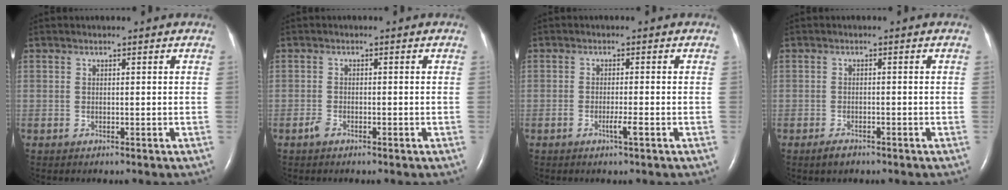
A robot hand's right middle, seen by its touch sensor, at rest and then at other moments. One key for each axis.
{"total": 1.1, "fx": -0.8, "fy": 0.4, "fz": 0.6, "tx": -0.019, "ty": -0.001, "tz": -0.016}
{"total": 1.9, "fx": -0.9, "fy": -0.2, "fz": 1.6, "tx": -0.033, "ty": -0.003, "tz": -0.017}
{"total": 1.8, "fx": -1.4, "fy": 0.7, "fz": 0.9, "tx": -0.026, "ty": -0.002, "tz": -0.020}